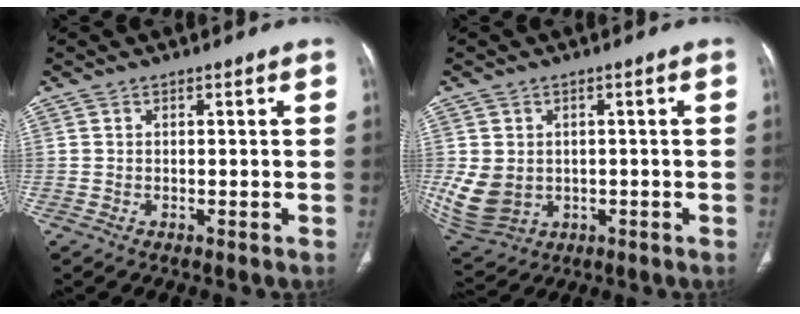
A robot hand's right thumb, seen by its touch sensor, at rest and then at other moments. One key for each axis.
{"total": 8.9, "fx": -0.3, "fy": 7.5, "fz": 4.7, "tx": -0.091, "ty": -0.005, "tz": 0.017}